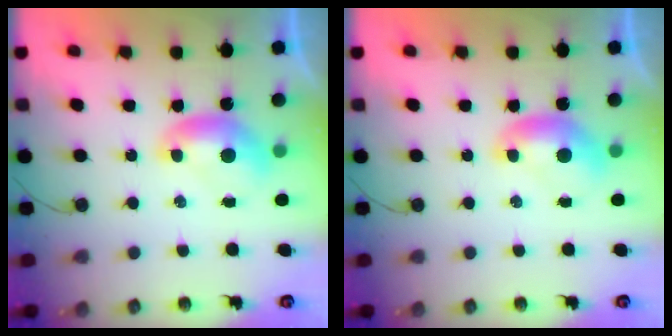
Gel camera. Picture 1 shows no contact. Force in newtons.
{"total": 0.0}